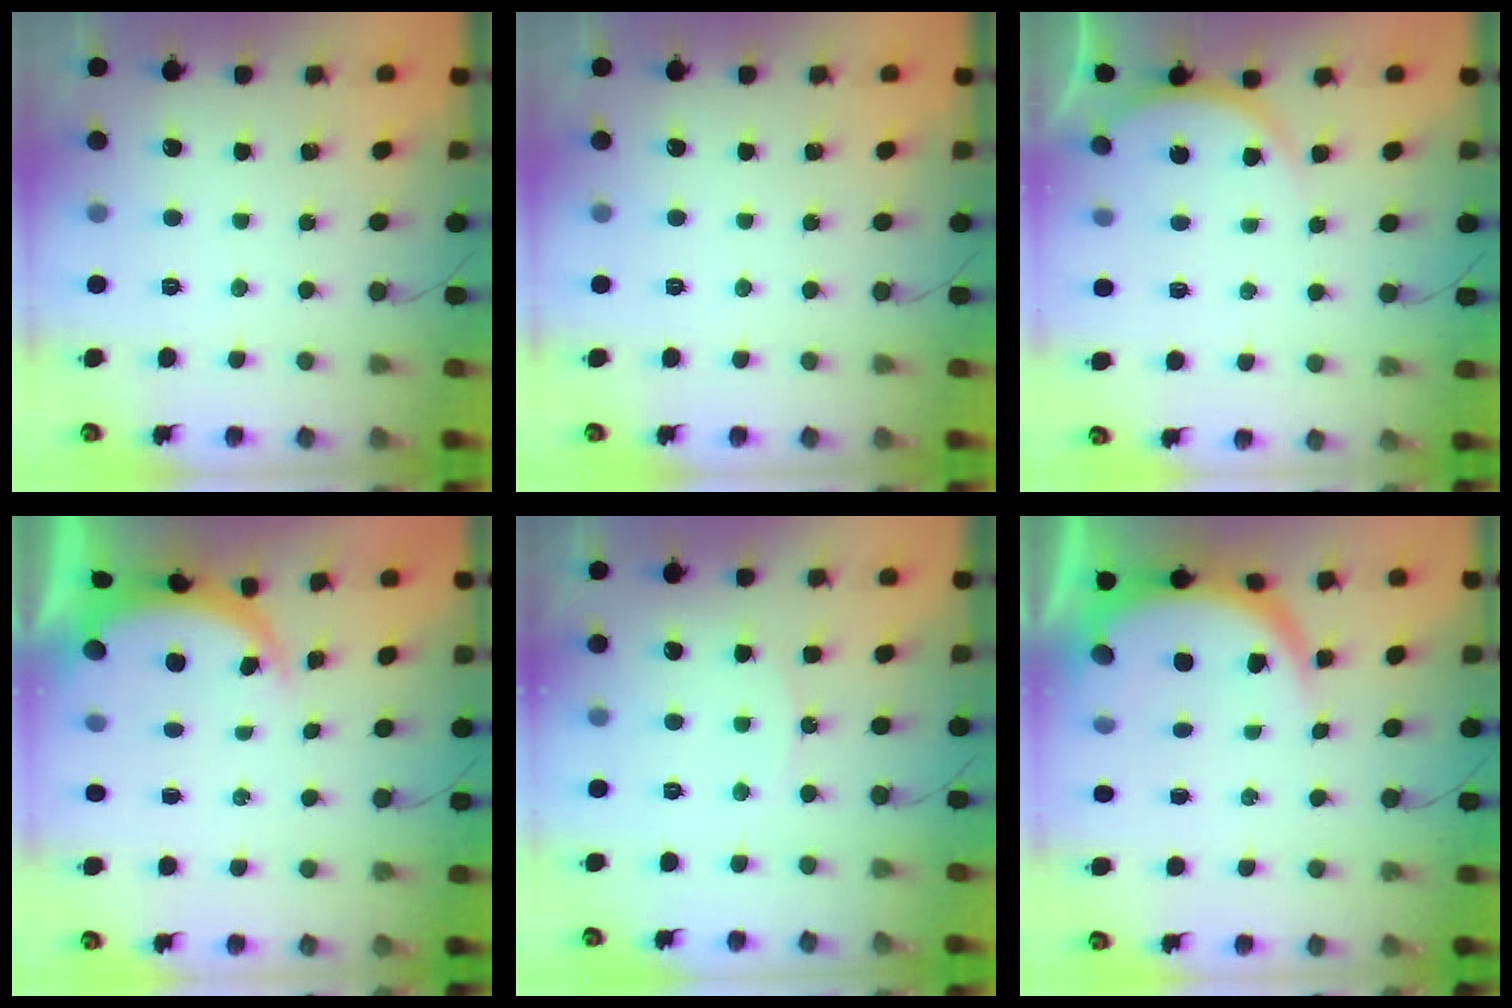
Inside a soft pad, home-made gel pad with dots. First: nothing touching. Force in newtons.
{"total": 0.0}
{"total": 4.4, "press": 4.4, "slide": 0.5}
{"total": 4.8, "press": 4.7, "slide": 1.3}
{"total": 7.8, "press": 7.8, "slide": 0.5}
{"total": 8.4, "press": 8.4, "slide": 1.0}